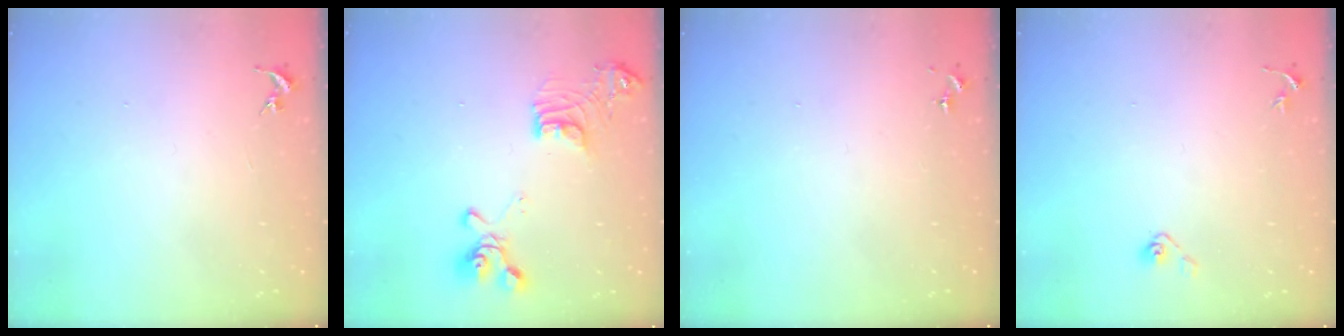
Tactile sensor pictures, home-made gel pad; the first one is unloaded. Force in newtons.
{"total": 16.7, "press": 16.6, "slide": 1.7}
{"total": 0.0}
{"total": 3.8, "press": 3.2, "slide": 2.0}